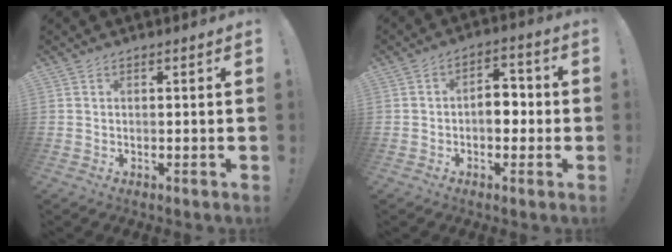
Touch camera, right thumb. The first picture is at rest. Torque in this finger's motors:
{"motor_torque": [0.97, 1.08, 0.42, -0.45, -0.01]}